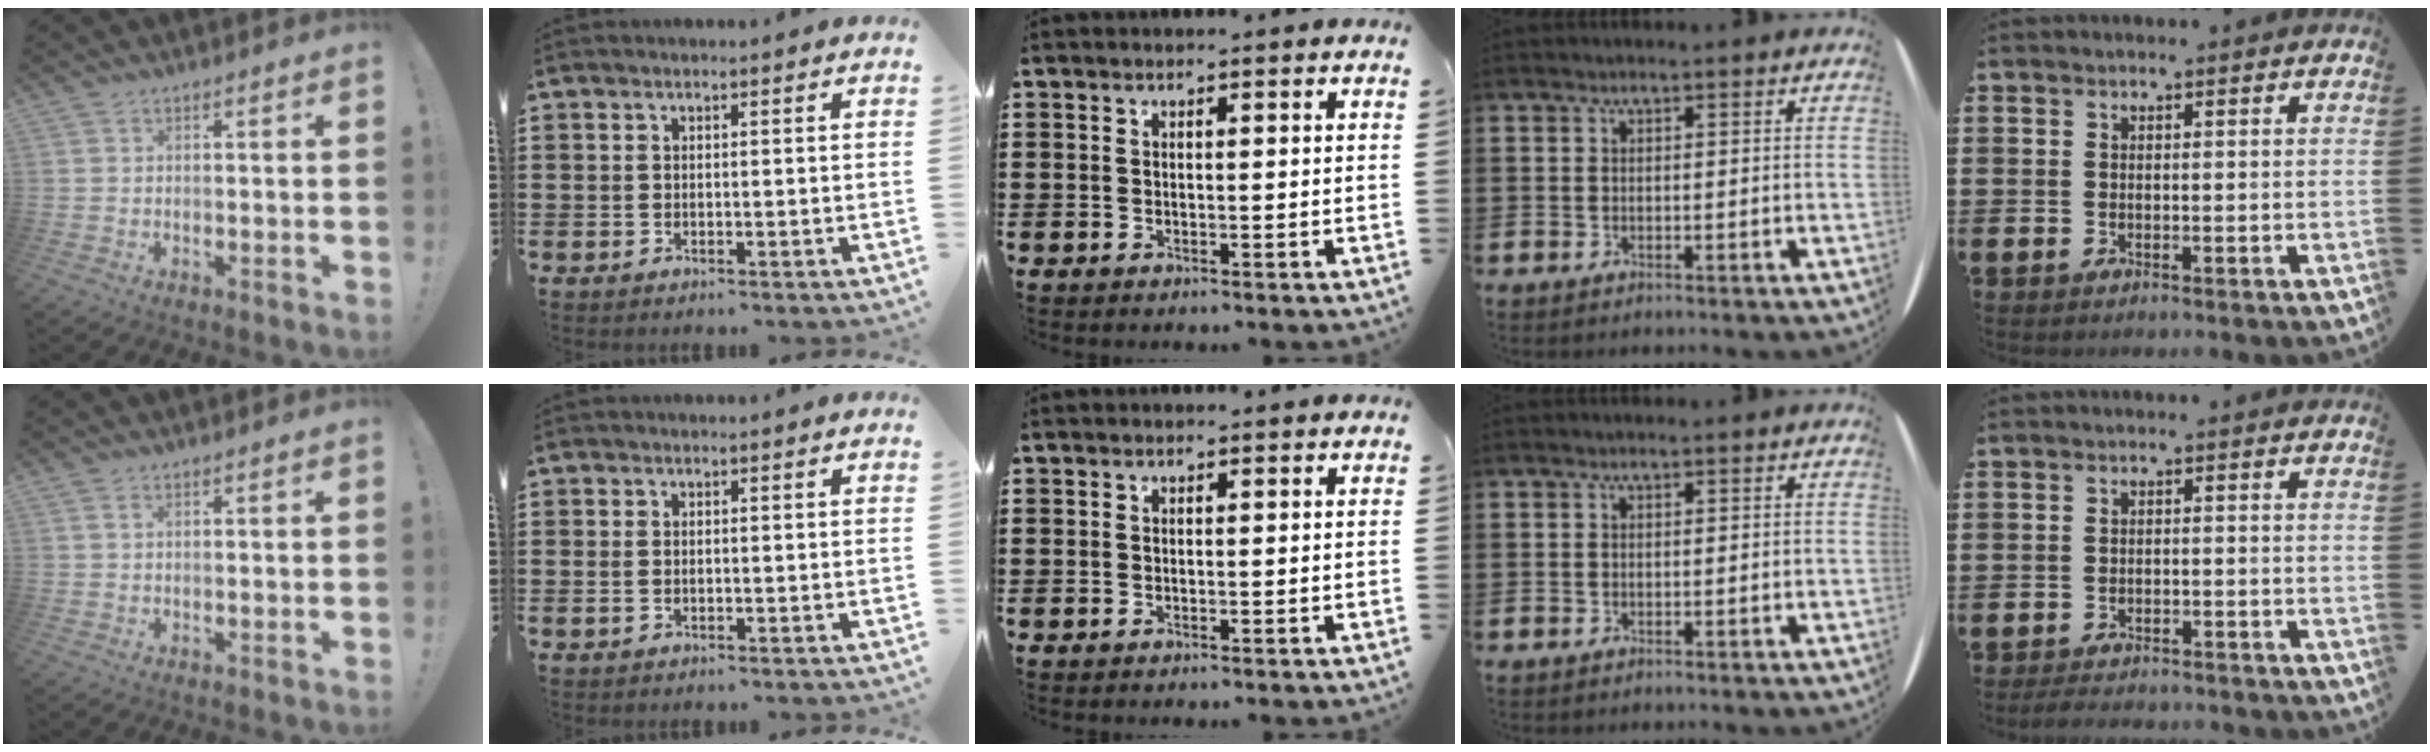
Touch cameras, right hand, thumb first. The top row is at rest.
{"thumb": {"total": 1.4, "force": [0.7, 0.6, 1.0], "torque": [-0.021, 0.001, 0.014]}, "index": {"total": 0.8, "force": [-0.1, 0.4, 0.7], "torque": [-0.016, 0.001, -0.002]}, "little": {"total": 2.1, "force": [-2.1, 0.1, 0.3], "torque": [-0.008, 0.004, -0.044]}}